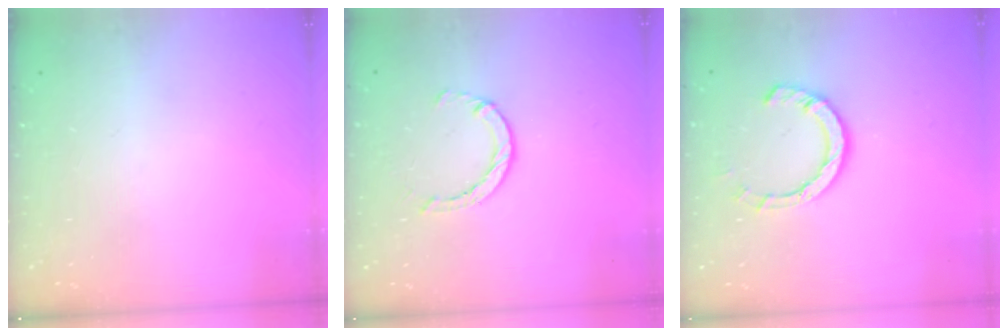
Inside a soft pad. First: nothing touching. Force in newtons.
{"total": 2.4, "press": 2.4, "slide": 0.4}
{"total": 7.8, "press": 7.7, "slide": 1.2}